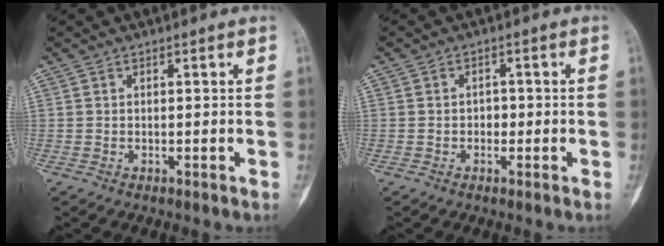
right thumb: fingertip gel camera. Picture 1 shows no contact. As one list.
[{"total": 1.9, "force": [-0.4, 1.7, 0.8], "torque": [0.008, 0.007, -0.010]}]